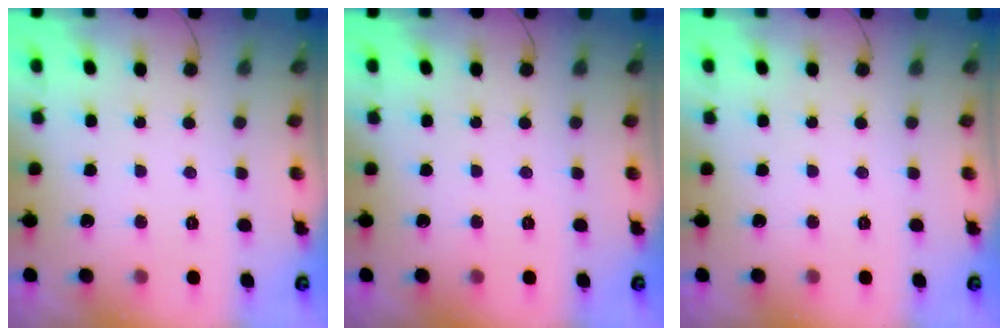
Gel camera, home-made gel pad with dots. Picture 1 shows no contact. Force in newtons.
{"total": 0.0}
{"total": 0.0}